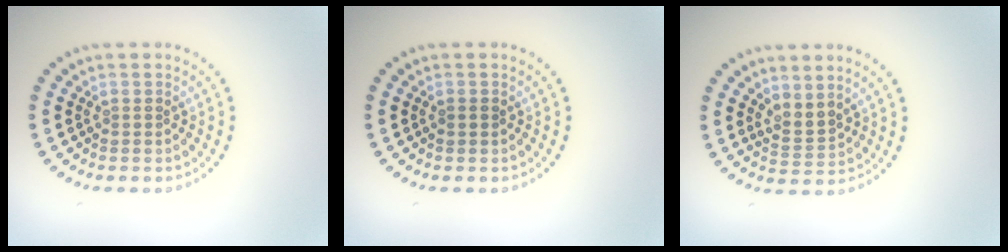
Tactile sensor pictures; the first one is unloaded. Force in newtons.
{"total": 0.9, "press": 0.9, "slide": 0.1}
{"total": 2.1, "press": 1.6, "slide": 1.3}